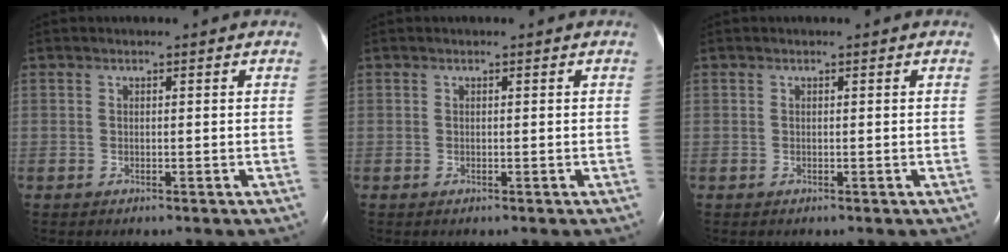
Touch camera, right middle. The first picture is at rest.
{"total": 0.0}
{"total": 0.0}